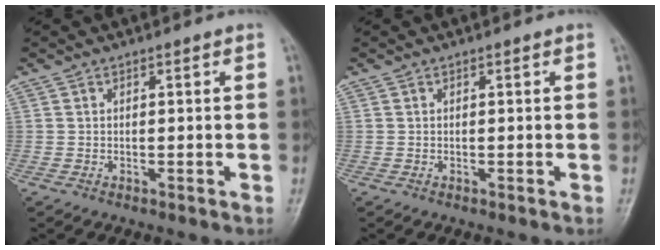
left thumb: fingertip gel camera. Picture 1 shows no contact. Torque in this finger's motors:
{"motor_torque": [0.00, 0.00, -0.04, 0.01, 0.00]}